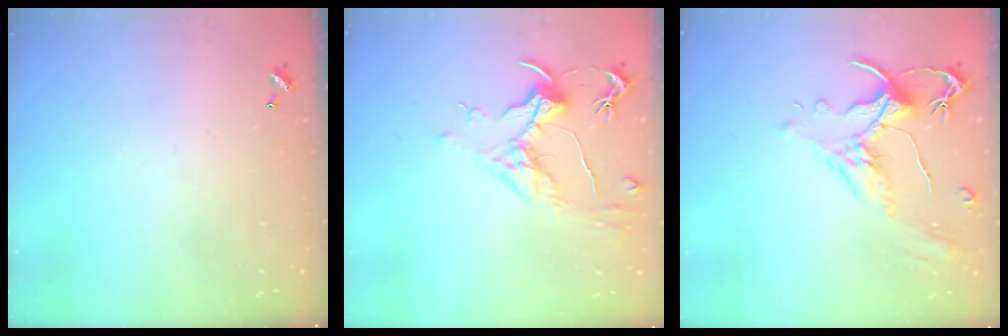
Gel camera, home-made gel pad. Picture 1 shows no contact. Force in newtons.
{"total": 1.6, "press": 1.4, "slide": 0.7}
{"total": 1.5, "press": 1.0, "slide": 1.1}